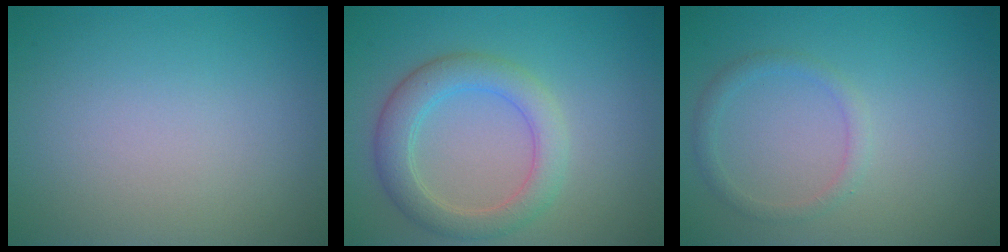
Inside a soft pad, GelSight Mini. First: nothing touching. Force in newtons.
{"total": 4.1, "press": 4.1, "slide": 0.1}
{"total": 1.4, "press": 1.4, "slide": 0.2}